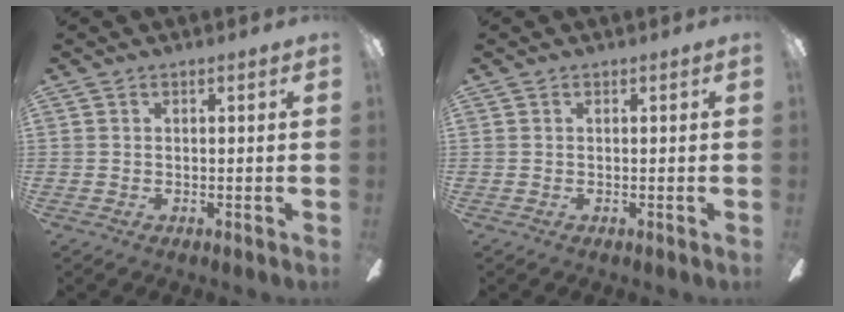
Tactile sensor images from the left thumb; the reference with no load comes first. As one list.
[{"total": 0.0}]